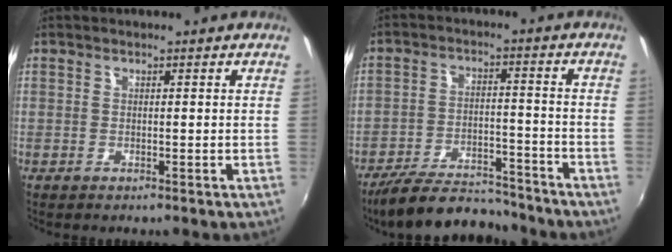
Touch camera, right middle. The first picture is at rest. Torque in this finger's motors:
{"motor_torque": [0.77, -0.90, -0.02, 0.00]}